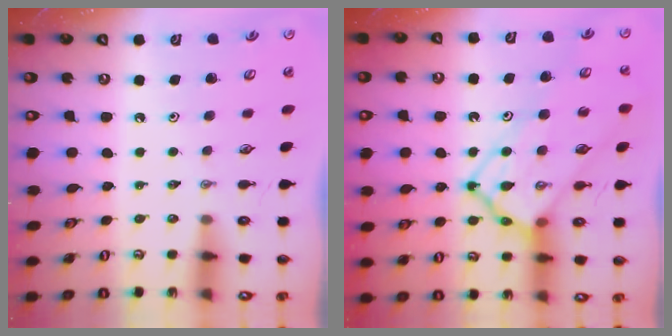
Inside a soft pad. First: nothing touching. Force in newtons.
{"total": 17.0, "press": 16.9, "slide": 1.7}